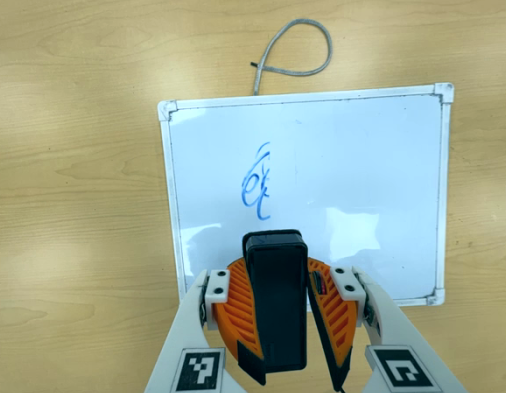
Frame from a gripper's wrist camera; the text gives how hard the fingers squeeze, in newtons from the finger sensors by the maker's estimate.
{"total": 11.4, "left": 11.0, "right": 11.7}